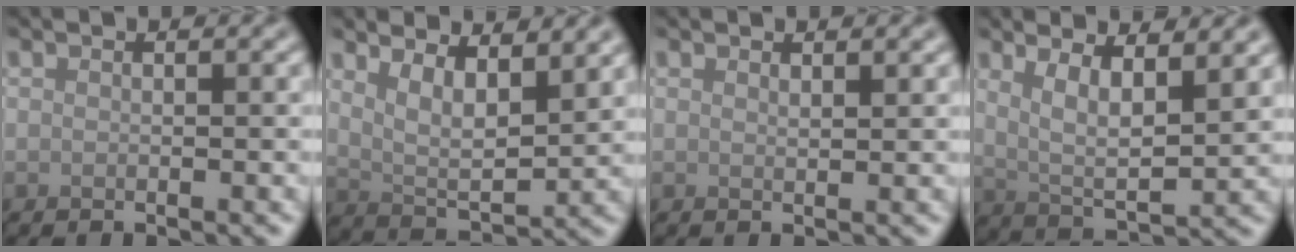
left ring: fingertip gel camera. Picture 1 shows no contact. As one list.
[{"total": 5.6, "force": [3.1, 2.2, 4.1], "torque": [-0.076, -0.008, 0.060]}, {"total": 0.7, "force": [0.6, 0.1, 0.3], "torque": [-0.002, -0.002, 0.011]}, {"total": 6.4, "force": [2.8, 2.1, 5.4], "torque": [-0.091, -0.002, 0.050]}]